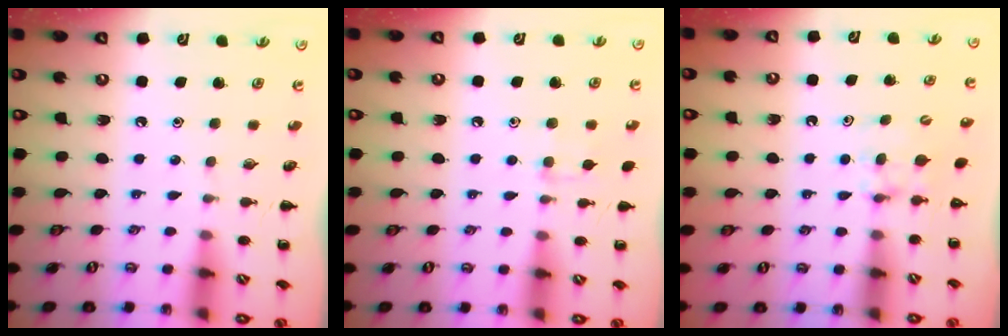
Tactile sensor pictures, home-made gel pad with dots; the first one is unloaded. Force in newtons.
{"total": 6.5, "press": 6.1, "slide": 2.2}
{"total": 5.1, "press": 4.8, "slide": 1.6}